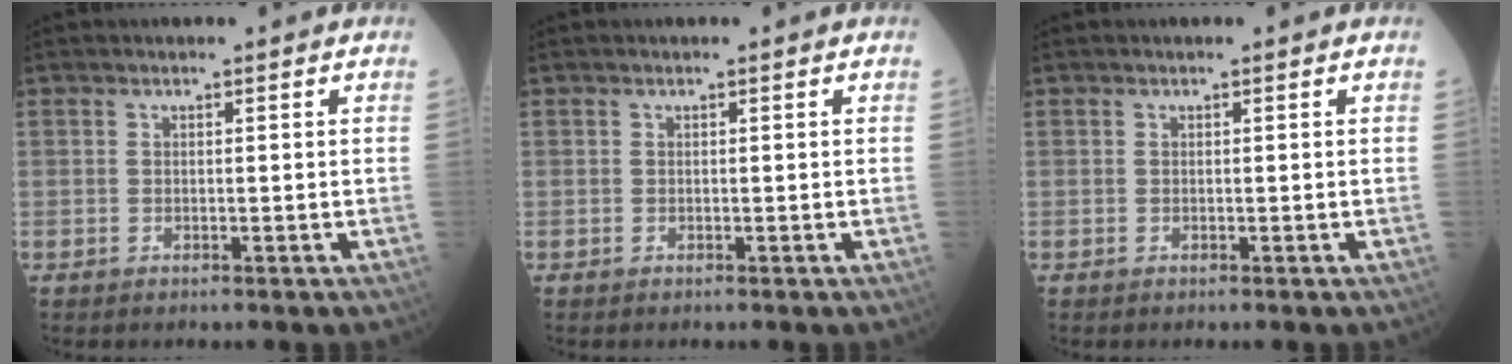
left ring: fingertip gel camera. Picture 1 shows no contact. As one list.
[{"total": 0.0}, {"total": 0.0}]